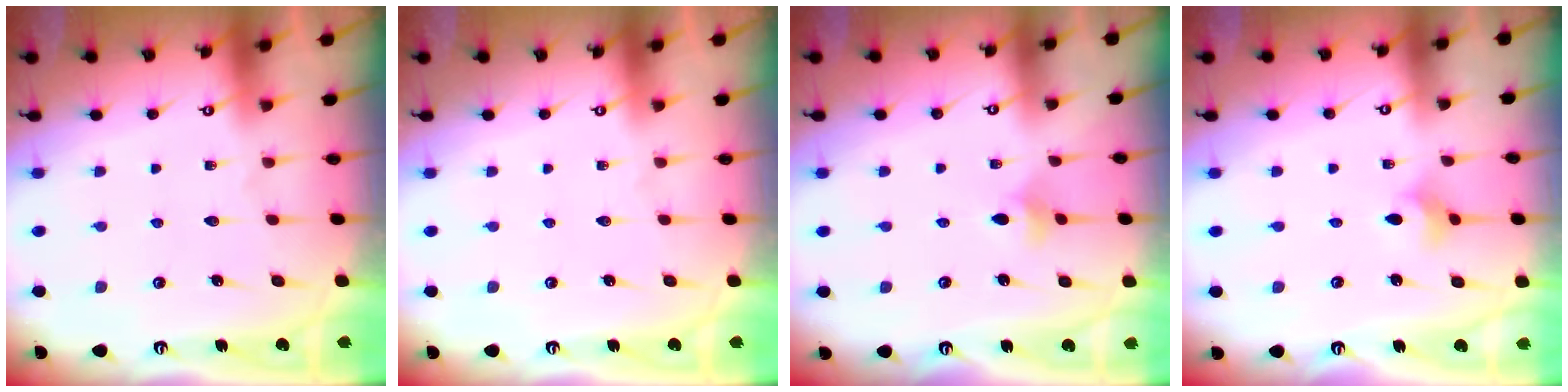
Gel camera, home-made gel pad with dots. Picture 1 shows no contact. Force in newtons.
{"total": 0.0}
{"total": 3.3, "press": 3.3, "slide": 0.8}
{"total": 3.8, "press": 3.7, "slide": 0.8}